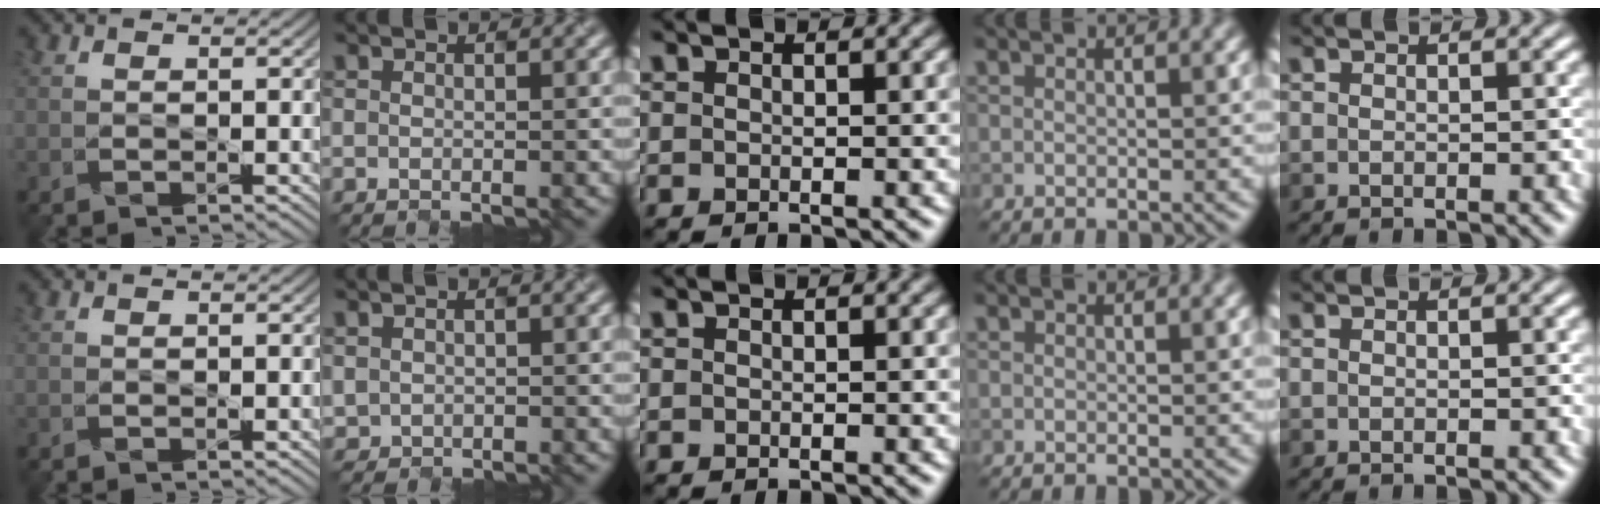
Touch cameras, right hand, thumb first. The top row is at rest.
{"index": {"total": 0.6, "force": [0.1, 0.6, -0.1], "torque": [-0.001, 0.000, 0.013]}}